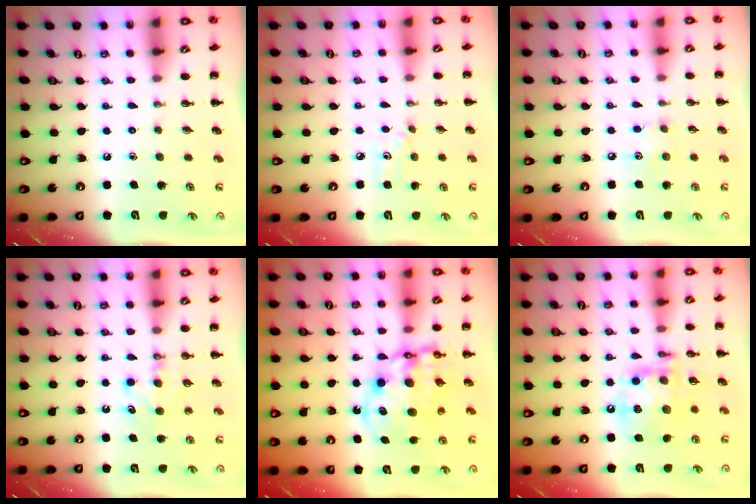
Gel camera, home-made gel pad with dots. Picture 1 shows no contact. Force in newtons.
{"total": 3.0, "press": 2.8, "slide": 1.1}
{"total": 4.6, "press": 4.6, "slide": 0.9}
{"total": 5.9, "press": 5.7, "slide": 1.5}
{"total": 10.6, "press": 10.3, "slide": 2.5}
{"total": 14.7, "press": 14.5, "slide": 2.5}